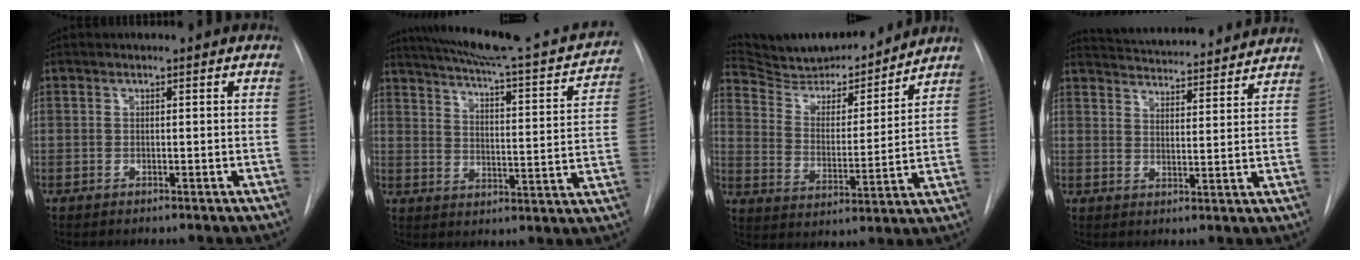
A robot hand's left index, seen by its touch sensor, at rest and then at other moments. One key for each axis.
{"total": 23.9, "fx": 21.2, "fy": 3.0, "fz": 10.6, "tx": -0.159, "ty": -0.027, "tz": 0.273}
{"total": 17.5, "fx": 16.5, "fy": 2.8, "fz": 5.1, "tx": -0.086, "ty": -0.008, "tz": 0.264}
{"total": 19.6, "fx": 18.5, "fy": 2.6, "fz": 5.9, "tx": -0.097, "ty": 0.005, "tz": 0.246}